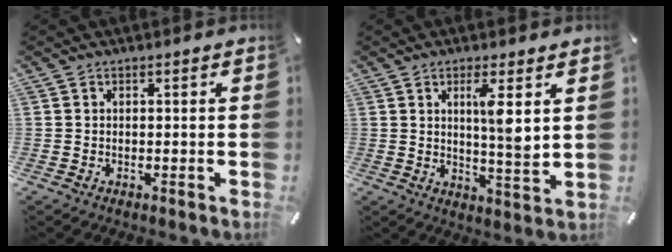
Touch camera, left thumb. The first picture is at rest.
{"total": 7.3, "force": [2.9, 1.0, 6.6], "torque": [-0.111, -0.023, 0.042]}